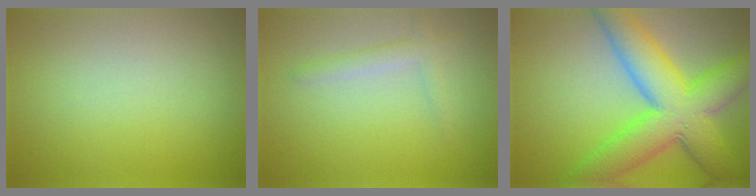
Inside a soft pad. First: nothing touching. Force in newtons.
{"total": 1.8, "press": 1.7, "slide": 0.1}
{"total": 11.0, "press": 11.0, "slide": 0.4}